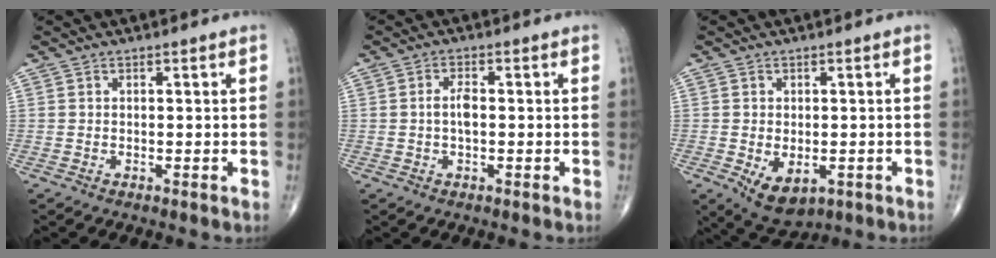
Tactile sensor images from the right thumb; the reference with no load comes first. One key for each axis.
{"total": 2.9, "fx": -0.1, "fy": 1.3, "fz": 2.6, "tx": -0.053, "ty": 0.006, "tz": -0.004}
{"total": 7.2, "fx": -2.2, "fy": 4.4, "fz": 5.2, "tx": -0.072, "ty": -0.005, "tz": -0.021}